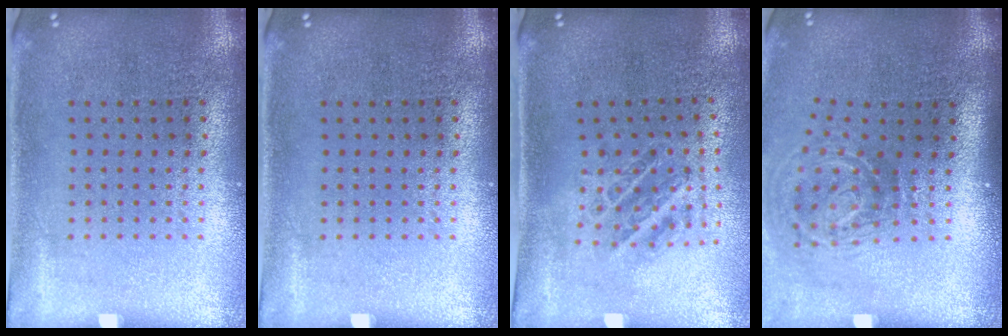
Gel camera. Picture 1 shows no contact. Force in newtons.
{"total": 0.0}
{"total": 1.1, "press": 1.1, "slide": 0.2}
{"total": 2.1, "press": 1.2, "slide": 1.6}